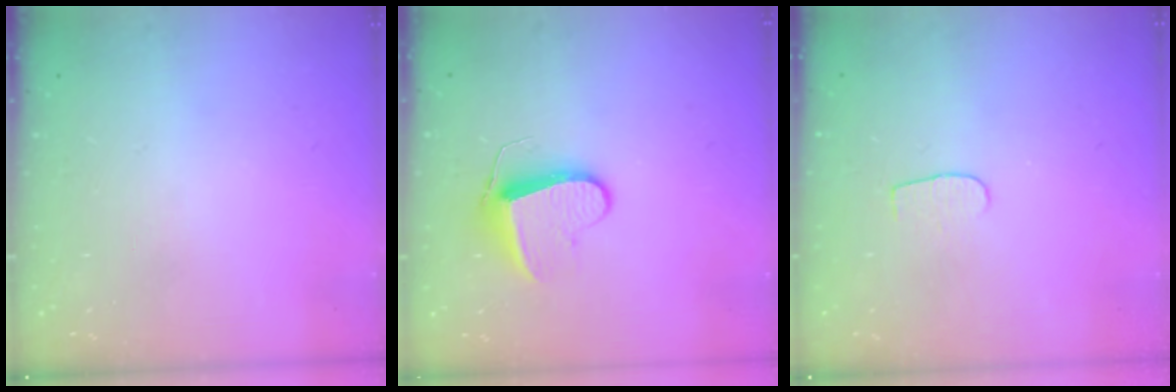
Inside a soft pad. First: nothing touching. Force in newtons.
{"total": 9.4, "press": 9.4, "slide": 0.7}
{"total": 3.2, "press": 3.2, "slide": 0.3}